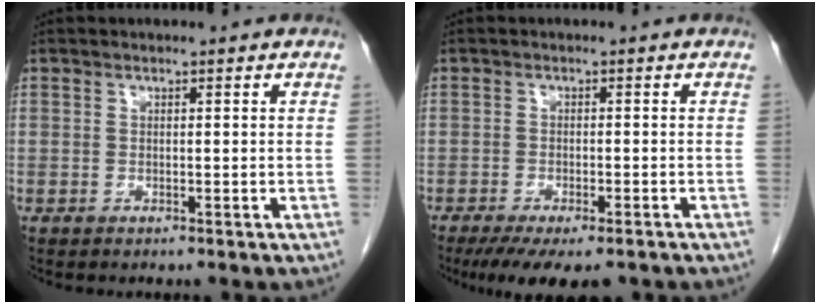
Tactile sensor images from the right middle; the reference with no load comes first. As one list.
[{"total": 9.7, "force": [-7.4, 2.7, 5.7], "torque": [-0.082, -0.015, -0.107]}]